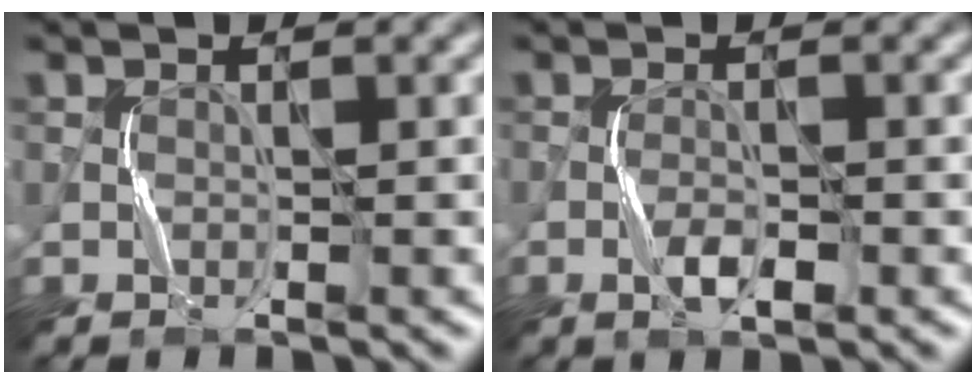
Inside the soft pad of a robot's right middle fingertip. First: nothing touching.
{"total": 1.4, "force": [-0.7, 0.4, 1.1], "torque": [-0.024, 0.003, -0.015]}